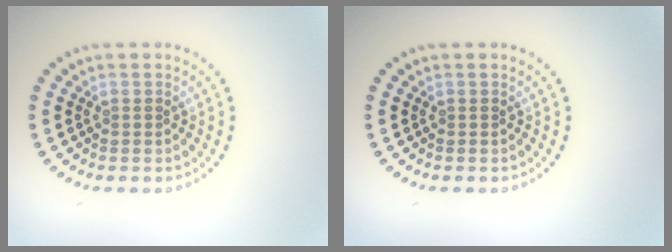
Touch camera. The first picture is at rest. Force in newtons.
{"total": 0.0}